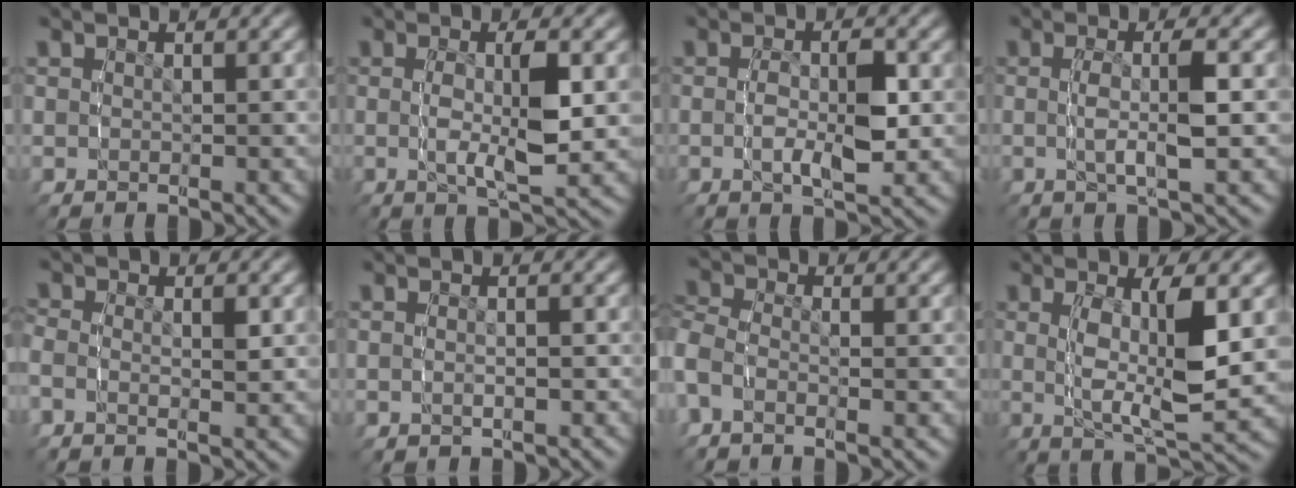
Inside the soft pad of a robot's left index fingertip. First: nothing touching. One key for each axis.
{"total": 4.3, "fx": -0.3, "fy": 0.7, "fz": 4.2, "tx": -0.085, "ty": -0.010, "tz": 0.000}
{"total": 3.4, "fx": -0.7, "fy": 0.8, "fz": 3.2, "tx": -0.068, "ty": -0.010, "tz": -0.008}
{"total": 2.9, "fx": -0.4, "fy": -0.2, "fz": 2.8, "tx": -0.061, "ty": -0.003, "tz": -0.004}
{"total": 1.7, "fx": -0.3, "fy": 1.1, "fz": 1.3, "tx": -0.039, "ty": -0.001, "tz": -0.011}
{"total": 0.9, "fx": -0.8, "fy": 0.0, "fz": -0.3, "tx": -0.008, "ty": -0.001, "tz": -0.011}
{"total": 3.5, "fx": -1.0, "fy": 2.8, "fz": 1.9, "tx": -0.060, "ty": -0.005, "tz": -0.026}
{"total": 6.1, "fx": 0.3, "fy": 1.4, "fz": 6.0, "tx": -0.112, "ty": -0.014, "tz": 0.014}